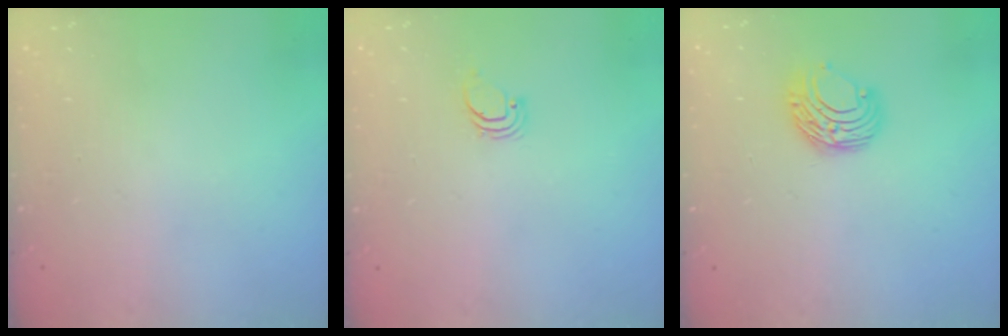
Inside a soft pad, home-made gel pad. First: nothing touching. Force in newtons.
{"total": 0.9, "press": 0.9, "slide": 0.0}
{"total": 8.1, "press": 8.1, "slide": 0.4}